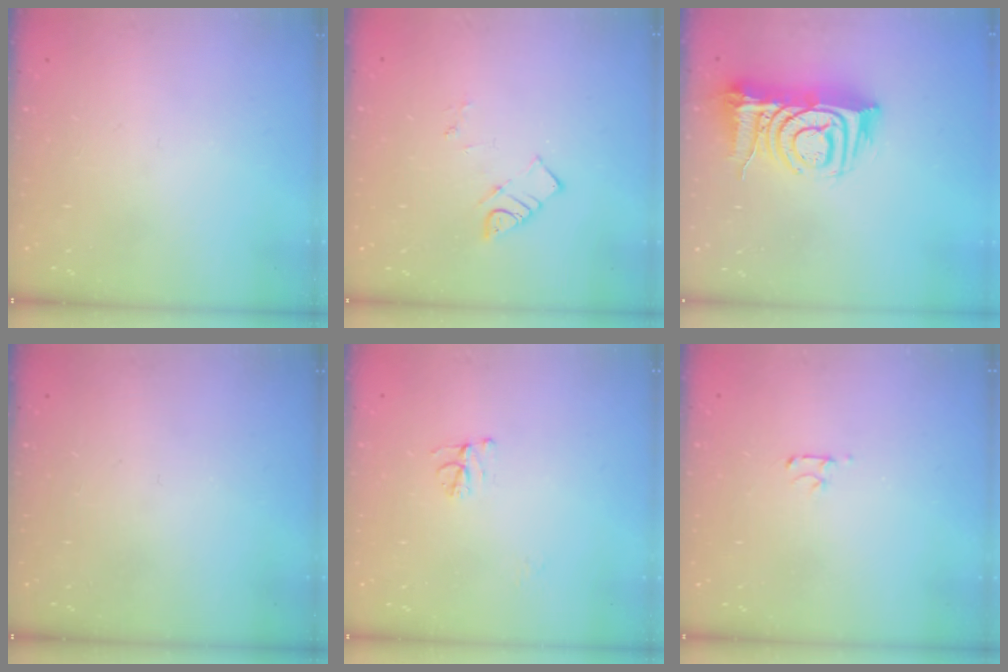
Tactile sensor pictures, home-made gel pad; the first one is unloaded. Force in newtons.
{"total": 3.6, "press": 3.6, "slide": 0.3}
{"total": 12.8, "press": 12.7, "slide": 1.6}
{"total": 0.0}
{"total": 4.7, "press": 4.6, "slide": 0.4}
{"total": 2.5, "press": 2.4, "slide": 0.3}